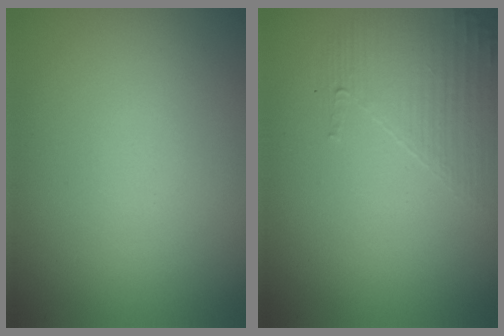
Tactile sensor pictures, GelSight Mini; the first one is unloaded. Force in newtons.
{"total": 1.7, "press": 0.9, "slide": 1.4}